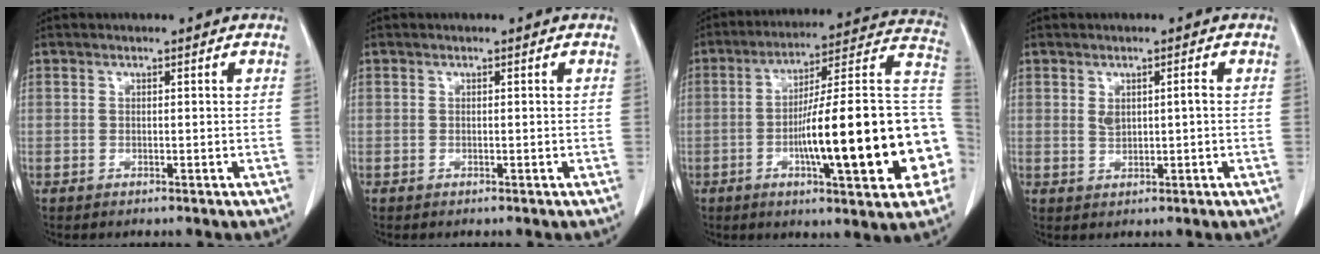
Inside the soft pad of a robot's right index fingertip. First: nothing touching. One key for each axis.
{"total": 0.0}
{"total": 25.4, "fx": -5.3, "fy": 3.2, "fz": 24.7, "tx": -0.282, "ty": 0.023, "tz": -0.079}
{"total": 1.7, "fx": 0.4, "fy": 0.6, "fz": 1.5, "tx": -0.030, "ty": 0.000, "tz": 0.012}